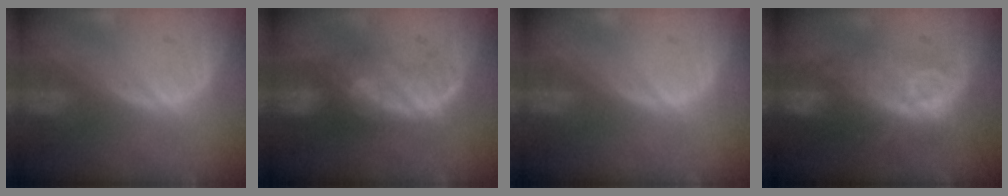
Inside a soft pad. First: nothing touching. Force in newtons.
{"total": 7.6, "press": 7.3, "slide": 2.1}
{"total": 0.0}
{"total": 9.7, "press": 8.8, "slide": 4.0}